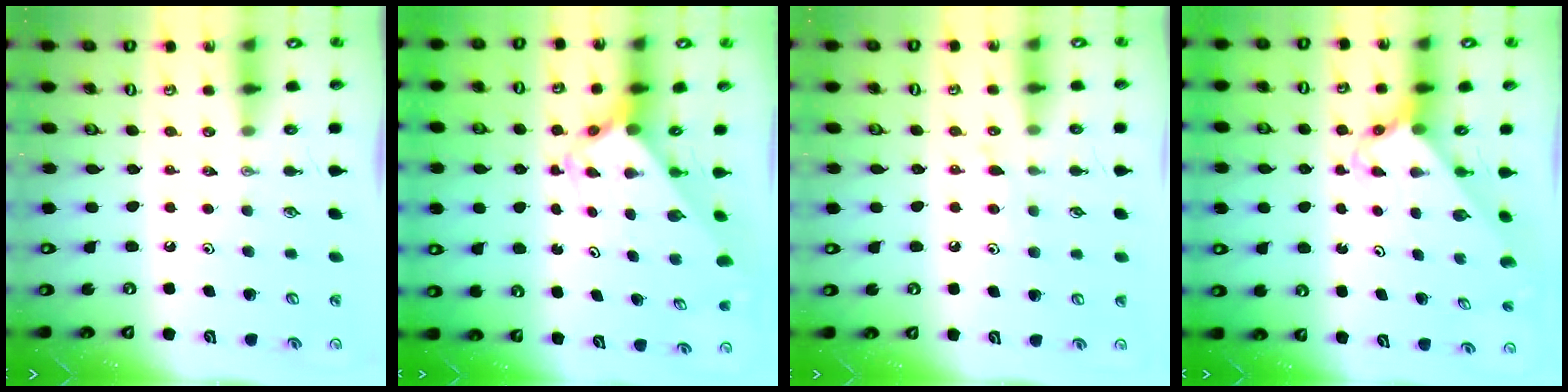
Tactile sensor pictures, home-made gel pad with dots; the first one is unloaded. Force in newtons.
{"total": 3.2, "press": 3.1, "slide": 0.3}
{"total": 6.3, "press": 6.3, "slide": 0.7}
{"total": 2.9, "press": 2.9, "slide": 0.3}